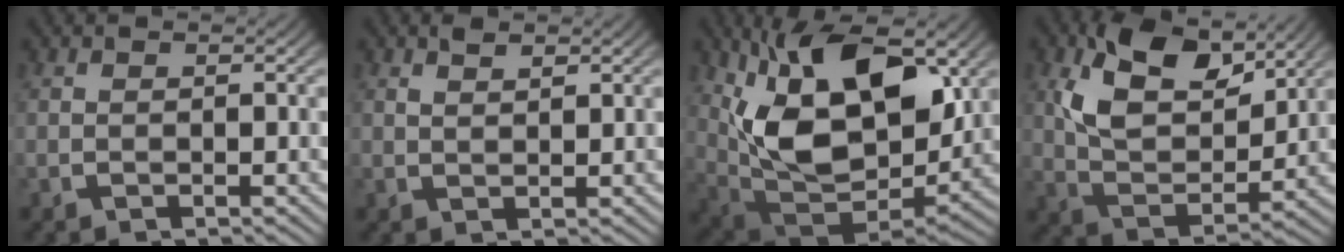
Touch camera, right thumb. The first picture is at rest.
{"total": 1.3, "force": [1.2, 0.2, 0.6], "torque": [-0.002, 0.001, 0.027]}
{"total": 17.5, "force": [1.6, 10.4, 14.0], "torque": [-0.266, -0.043, 0.044]}
{"total": 10.4, "force": [3.4, 6.3, 7.5], "torque": [-0.158, -0.019, 0.065]}